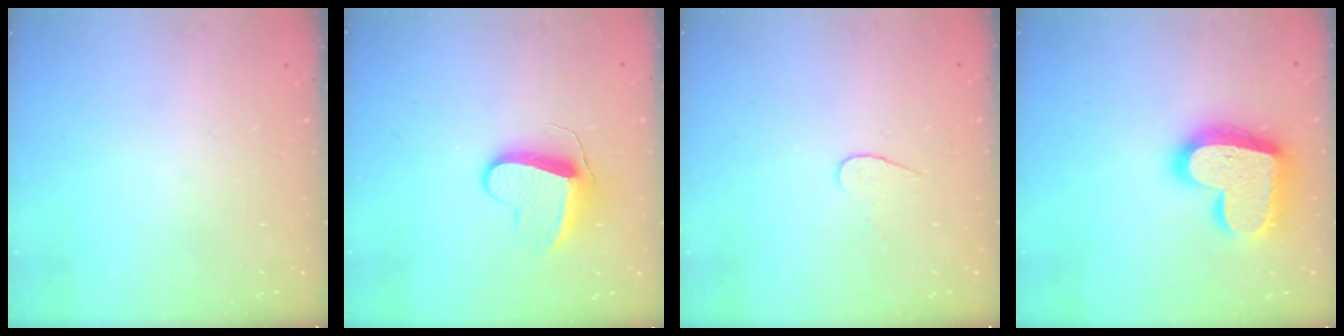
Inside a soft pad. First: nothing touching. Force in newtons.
{"total": 10.7, "press": 10.7, "slide": 0.7}
{"total": 4.7, "press": 4.6, "slide": 0.4}
{"total": 21.7, "press": 21.6, "slide": 1.5}